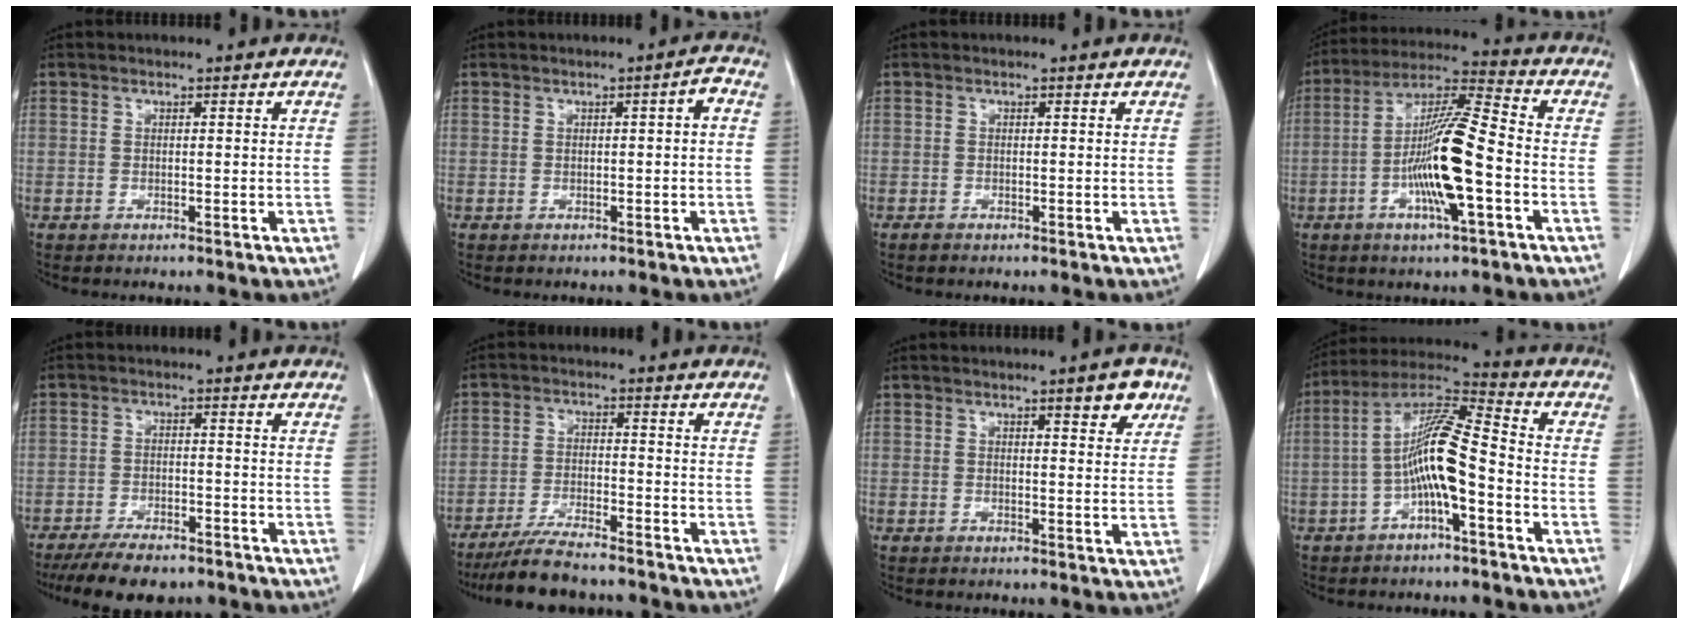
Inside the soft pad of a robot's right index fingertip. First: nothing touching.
{"total": 1.7, "force": [0.1, 0.2, 1.7], "torque": [-0.023, 0.006, 0.000]}
{"total": 0.5, "force": [-0.4, 0.3, 0.1], "torque": [-0.004, 0.001, -0.009]}
{"total": 13.6, "force": [-3.6, 0.9, 13.1], "torque": [-0.248, 0.003, -0.069]}
{"total": 8.7, "force": [-7.0, 2.9, 4.3], "torque": [-0.067, -0.010, -0.109]}
{"total": 9.2, "force": [-8.2, 1.0, 4.0], "torque": [-0.067, -0.023, -0.138]}
{"total": 4.3, "force": [2.5, 1.0, 3.3], "torque": [-0.040, -0.003, 0.032]}
{"total": 11.0, "force": [-2.8, 1.5, 10.5], "torque": [-0.205, 0.025, -0.055]}